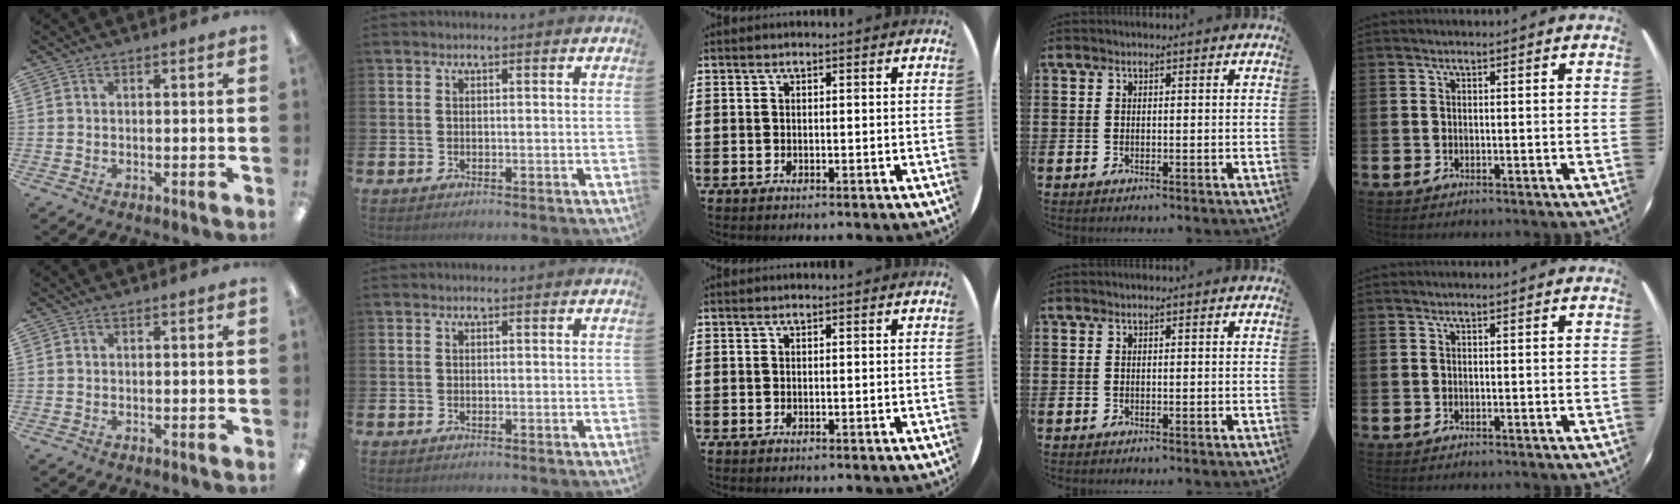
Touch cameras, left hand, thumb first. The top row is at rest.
{}